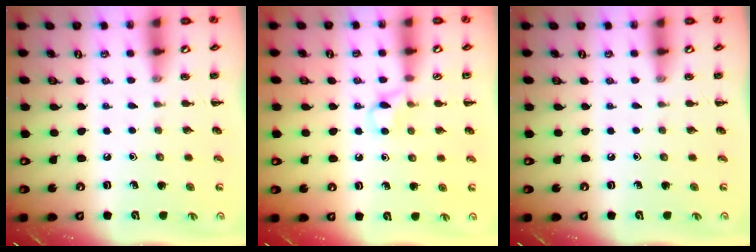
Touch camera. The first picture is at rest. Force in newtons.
{"total": 4.3, "press": 4.0, "slide": 1.5}
{"total": 0.0}